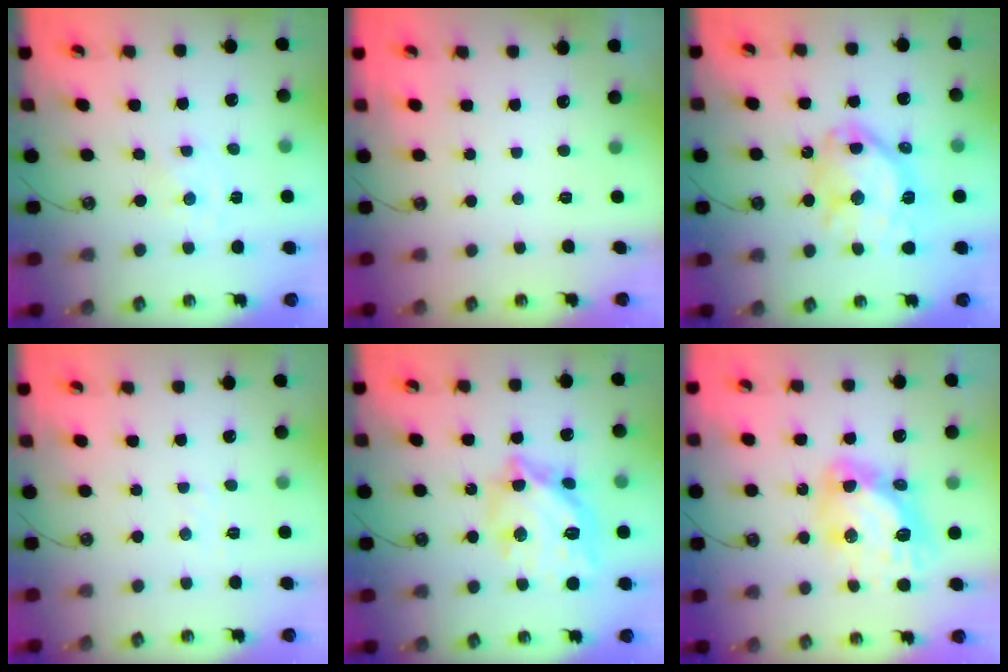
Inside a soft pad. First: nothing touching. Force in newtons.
{"total": 0.0}
{"total": 16.6, "press": 16.5, "slide": 1.4}
{"total": 3.0, "press": 3.0, "slide": 0.4}
{"total": 17.7, "press": 17.6, "slide": 1.5}
{"total": 15.6, "press": 15.5, "slide": 1.6}